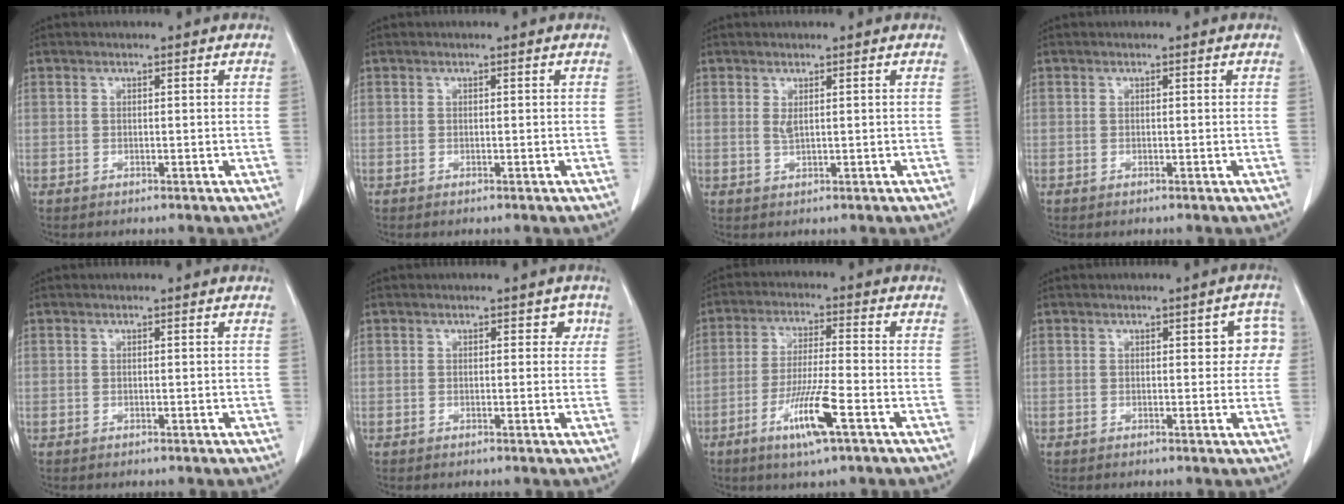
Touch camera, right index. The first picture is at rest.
{"total": 0.0}
{"total": 1.2, "force": [0.4, 0.2, 1.1], "torque": [-0.025, -0.004, 0.011]}
{"total": 0.0}
{"total": 0.0}
{"total": 2.0, "force": [0.7, 1.4, 1.2], "torque": [0.000, 0.009, 0.002]}
{"total": 9.1, "force": [-4.4, 0.1, 8.0], "torque": [-0.155, -0.014, -0.080]}
{"total": 4.3, "force": [0.9, 2.2, 3.6], "torque": [-0.022, 0.019, 0.007]}